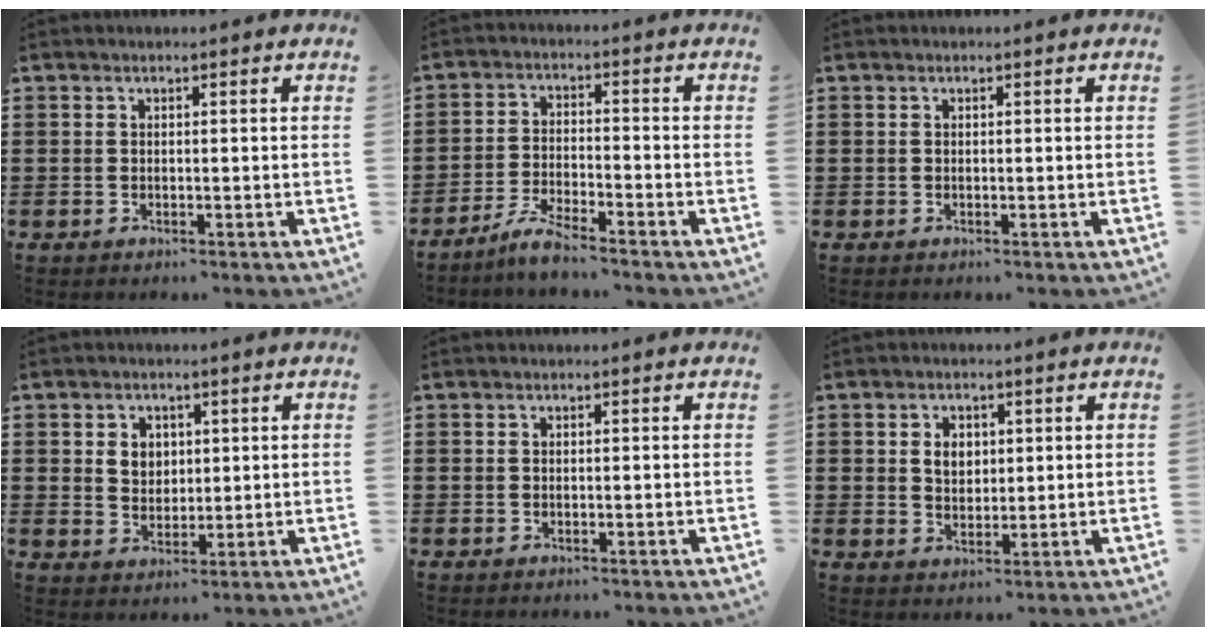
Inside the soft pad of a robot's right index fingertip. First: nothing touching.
{"total": 4.3, "force": [-4.0, 0.0, 1.6], "torque": [-0.050, -0.005, -0.081]}
{"total": 0.0}
{"total": 3.4, "force": [1.2, 2.8, 1.4], "torque": [-0.037, 0.011, 0.019]}
{"total": 0.0}
{"total": 3.1, "force": [0.7, 2.3, 1.9], "torque": [-0.037, 0.006, 0.010]}